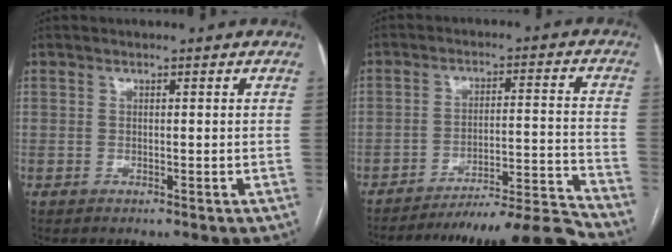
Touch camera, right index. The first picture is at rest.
{"total": 16.4, "force": [-15.9, -2.1, 3.5], "torque": [-0.038, 0.008, -0.234]}